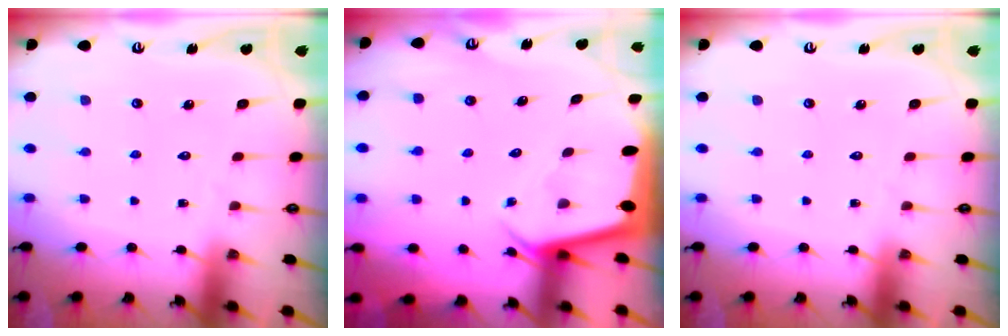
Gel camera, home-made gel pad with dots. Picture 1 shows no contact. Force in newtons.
{"total": 2.6, "press": 2.6, "slide": 0.4}
{"total": 0.0}